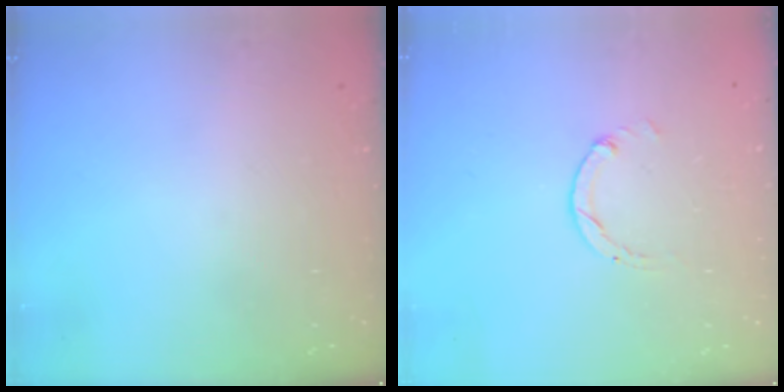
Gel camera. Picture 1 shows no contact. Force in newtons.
{"total": 0.0}